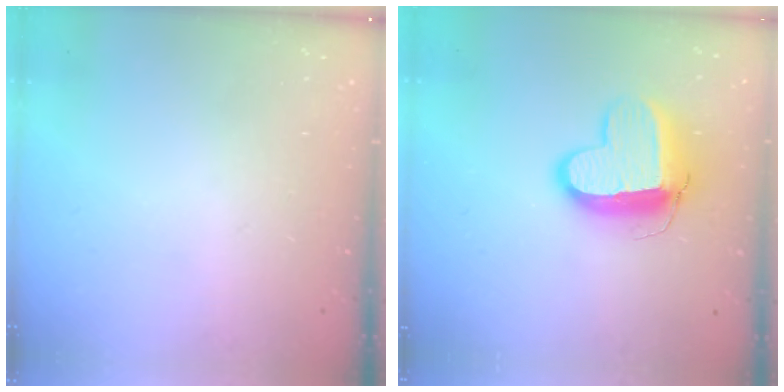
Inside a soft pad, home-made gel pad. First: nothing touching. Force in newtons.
{"total": 12.7, "press": 12.6, "slide": 1.4}